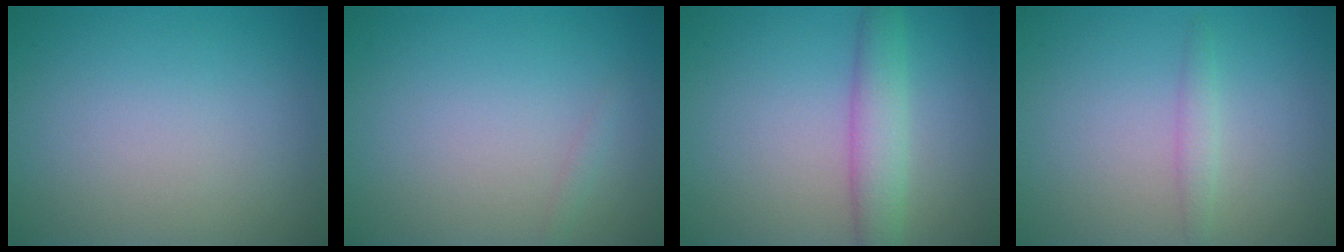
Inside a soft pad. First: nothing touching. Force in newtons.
{"total": 0.6, "press": 0.6, "slide": 0.0}
{"total": 3.5, "press": 3.5, "slide": 0.1}
{"total": 1.3, "press": 1.3, "slide": 0.0}